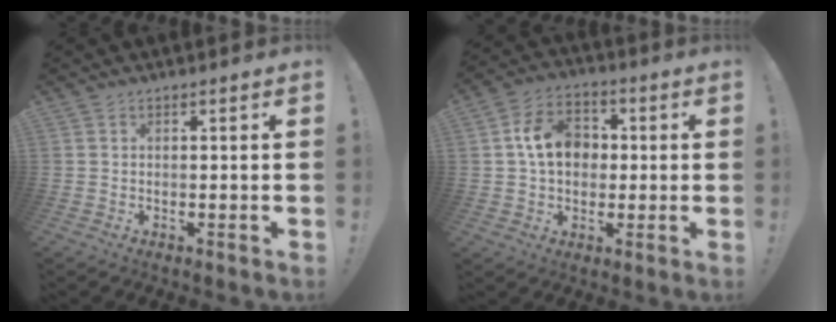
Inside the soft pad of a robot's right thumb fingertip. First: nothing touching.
{"total": 12.7, "force": [2.2, 9.9, 7.7], "torque": [-0.123, 0.009, 0.044]}